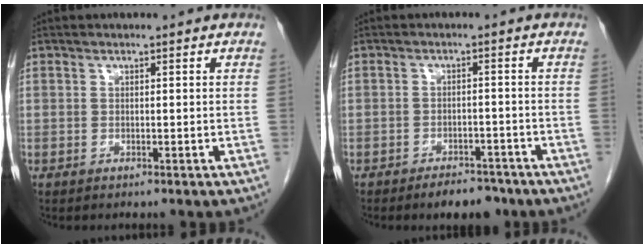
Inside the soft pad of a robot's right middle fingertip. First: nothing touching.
{"total": 4.8, "force": [-3.8, 1.8, 2.2], "torque": [-0.032, -0.001, -0.052]}